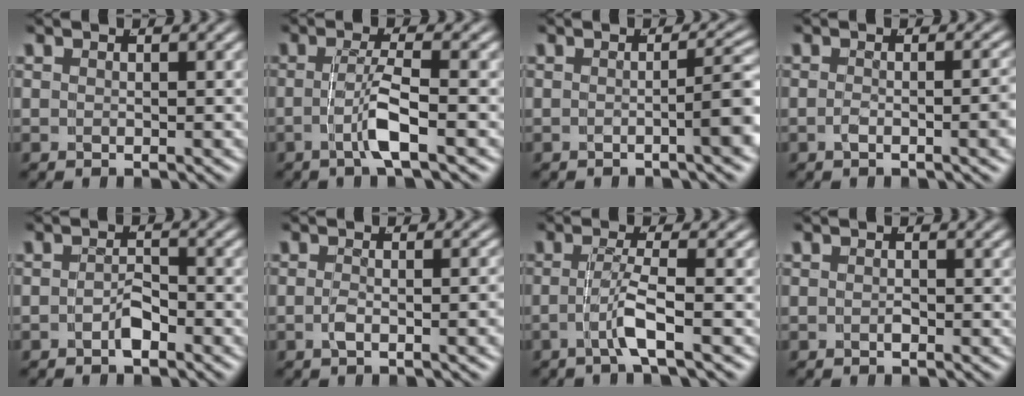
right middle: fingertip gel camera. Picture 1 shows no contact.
{"total": 3.1, "force": [-1.5, -0.3, 2.7], "torque": [-0.045, 0.003, -0.026]}
{"total": 3.6, "force": [-1.0, 0.4, 3.5], "torque": [-0.038, 0.005, -0.017]}
{"total": 2.4, "force": [-1.2, 0.0, 2.1], "torque": [-0.030, -0.004, -0.016]}
{"total": 1.9, "force": [-1.3, 0.8, 1.1], "torque": [-0.014, -0.003, -0.023]}
{"total": 1.8, "force": [-1.2, -0.3, 1.4], "torque": [-0.028, -0.005, -0.015]}
{"total": 2.9, "force": [-1.6, -0.6, 2.3], "torque": [-0.041, 0.001, -0.026]}
{"total": 0.5, "force": [-0.4, 0.2, 0.3], "torque": [-0.006, 0.001, -0.007]}